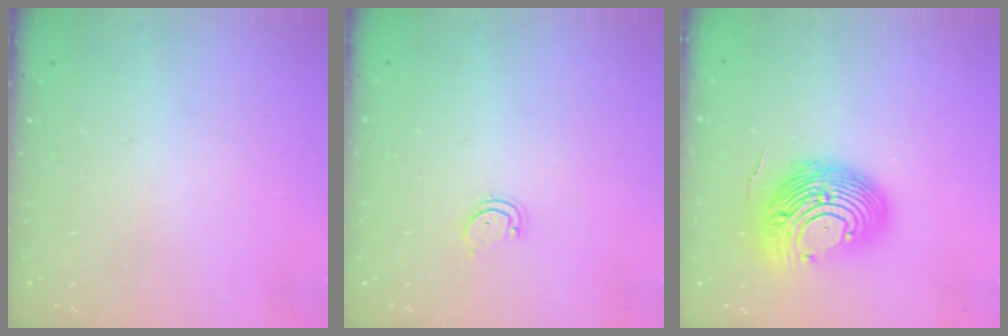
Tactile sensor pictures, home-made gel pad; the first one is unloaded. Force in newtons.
{"total": 2.3, "press": 2.3, "slide": 0.1}
{"total": 15.5, "press": 14.6, "slide": 5.1}